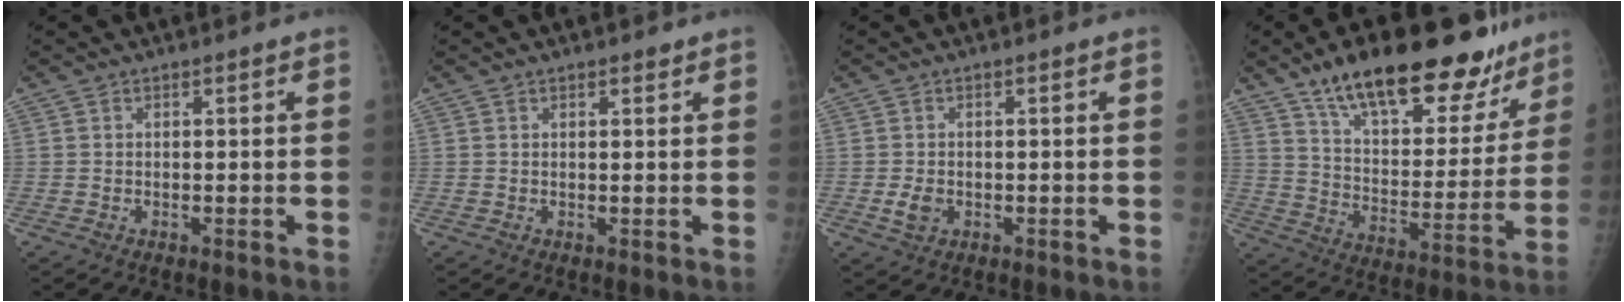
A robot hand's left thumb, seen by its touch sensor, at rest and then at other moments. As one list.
[{"total": 1.3, "force": [1.0, 0.5, 0.7], "torque": [-0.007, -0.004, 0.012]}, {"total": 2.6, "force": [-0.5, 1.9, 1.6], "torque": [-0.029, -0.001, -0.007]}, {"total": 26.5, "force": [19.1, 10.6, 15.1], "torque": [-0.180, -0.070, 0.289]}]